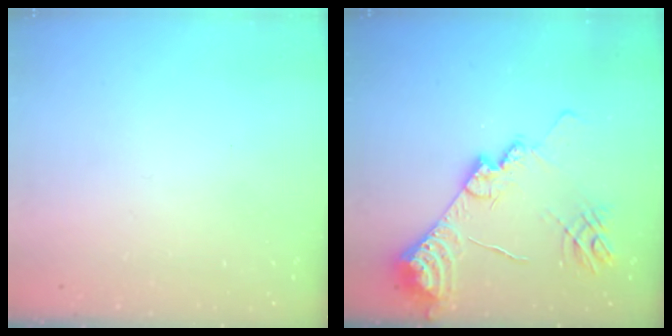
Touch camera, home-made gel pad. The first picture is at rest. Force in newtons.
{"total": 18.3, "press": 18.2, "slide": 2.0}